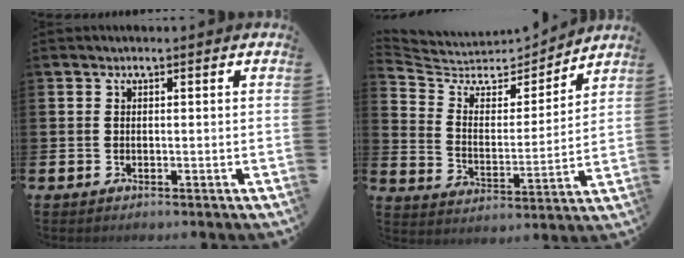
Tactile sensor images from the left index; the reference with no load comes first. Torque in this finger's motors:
{"motor_torque": [-1.18, -0.96, -0.67, -0.15]}